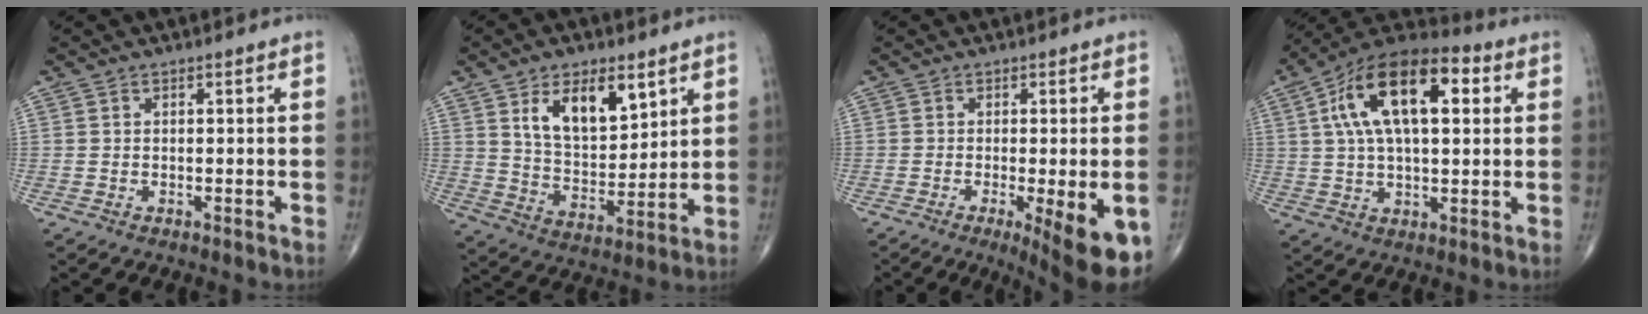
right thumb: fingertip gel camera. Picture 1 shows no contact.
{"total": 12.8, "force": [6.3, 6.5, 9.0], "torque": [-0.125, -0.038, 0.120]}
{"total": 11.6, "force": [-4.7, 2.6, 10.3], "torque": [-0.108, -0.016, -0.062]}
{"total": 19.1, "force": [5.0, 9.2, 16.0], "torque": [-0.265, 0.021, 0.074]}